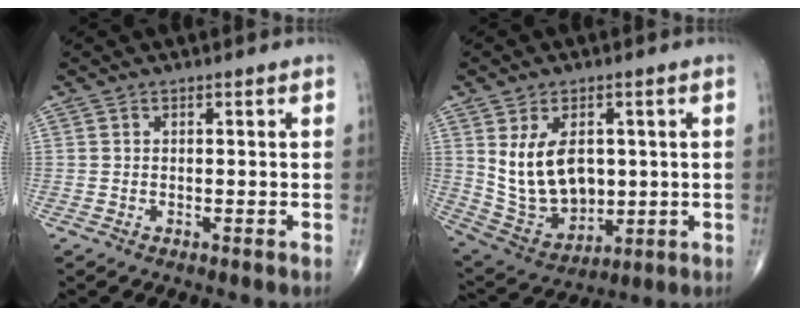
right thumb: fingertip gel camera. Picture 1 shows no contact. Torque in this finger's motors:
{"motor_torque": [1.62, 1.76, 0.10, 0.08, 0.31]}